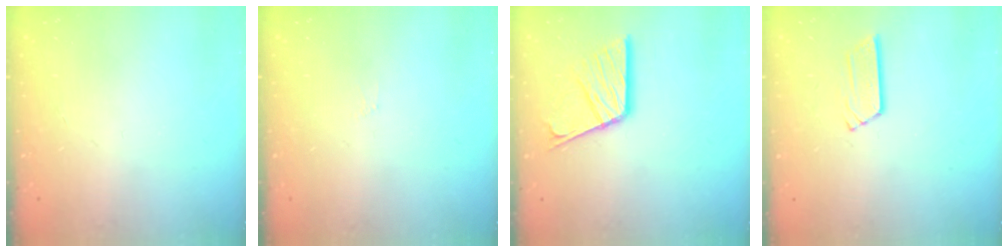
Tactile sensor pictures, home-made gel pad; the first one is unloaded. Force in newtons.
{"total": 2.8, "press": 2.8, "slide": 0.4}
{"total": 15.5, "press": 15.4, "slide": 1.6}
{"total": 4.7, "press": 4.7, "slide": 0.4}